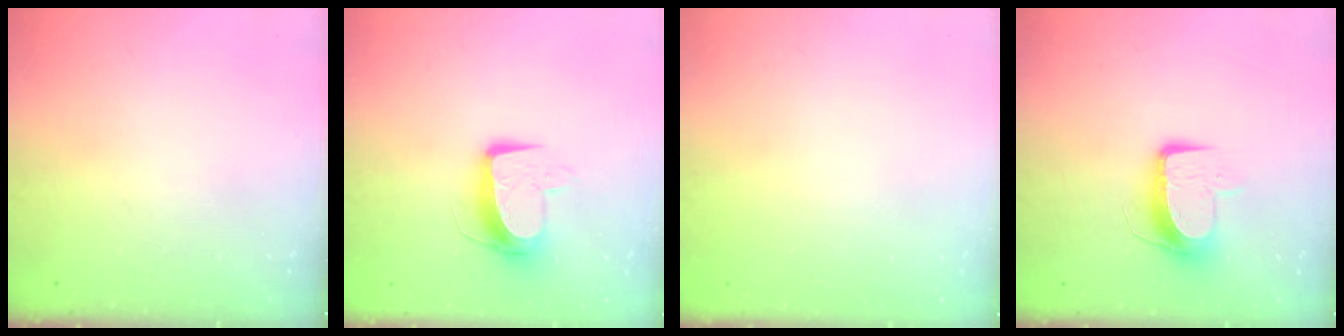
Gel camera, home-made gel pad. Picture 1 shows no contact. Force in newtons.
{"total": 10.5, "press": 10.4, "slide": 0.9}
{"total": 0.0}
{"total": 8.9, "press": 8.9, "slide": 0.7}